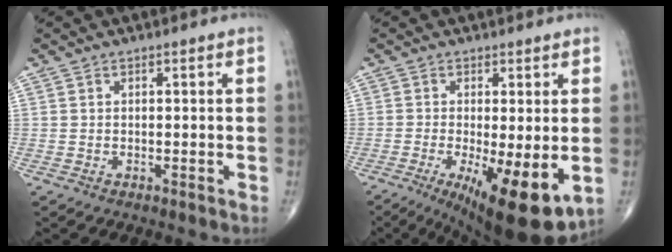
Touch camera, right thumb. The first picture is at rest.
{"total": 13.8, "force": [-3.7, 4.0, 12.7], "torque": [-0.177, -0.024, -0.044]}